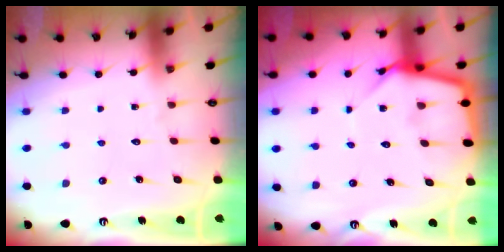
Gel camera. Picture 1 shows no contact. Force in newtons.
{"total": 8.0, "press": 8.0, "slide": 0.6}